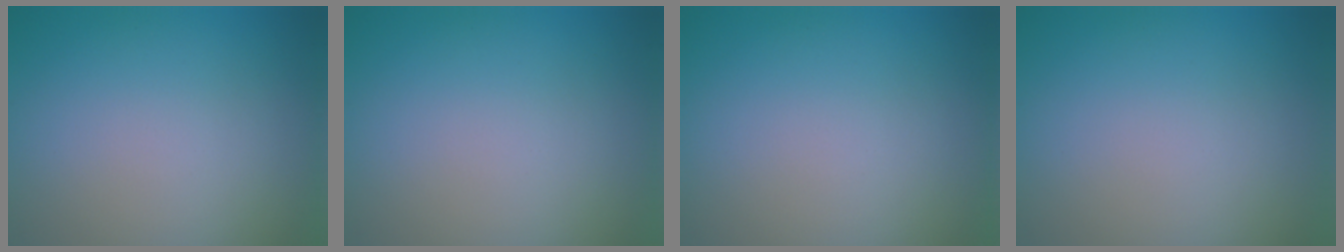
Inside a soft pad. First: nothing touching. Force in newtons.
{"total": 0.0}
{"total": 0.0}
{"total": 0.0}